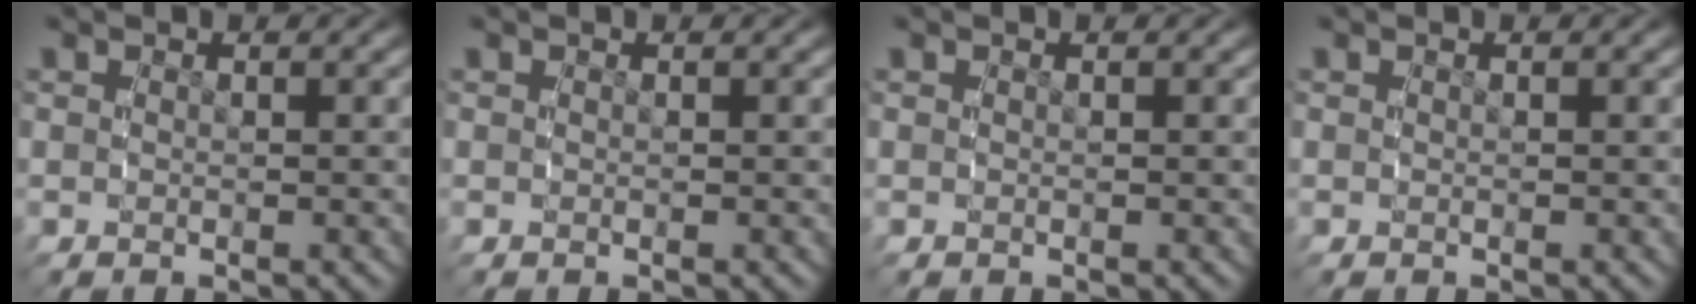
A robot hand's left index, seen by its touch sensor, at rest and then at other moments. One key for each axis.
{"total": 0.0}
{"total": 0.0}
{"total": 0.0}